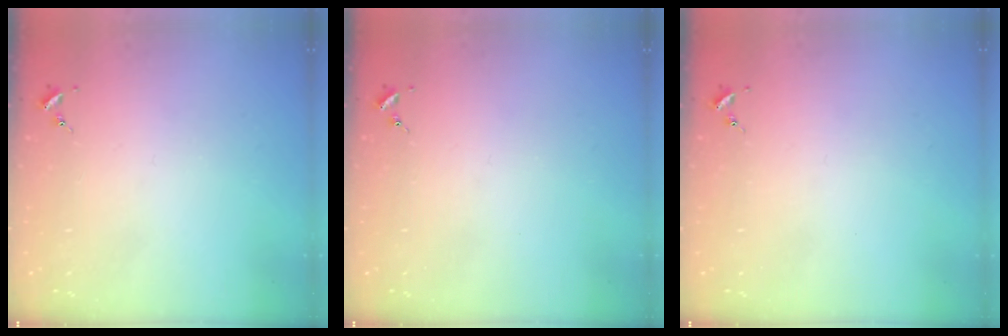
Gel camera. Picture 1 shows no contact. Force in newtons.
{"total": 0.0}
{"total": 0.0}